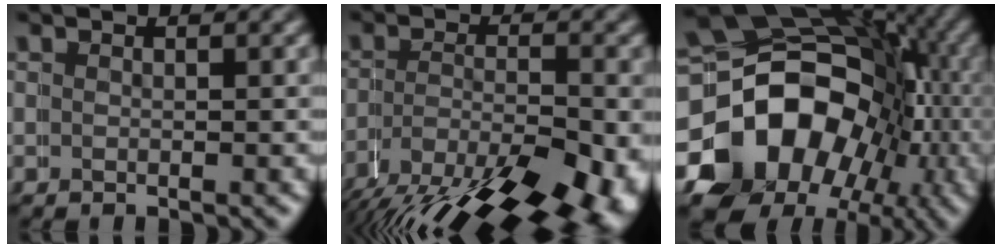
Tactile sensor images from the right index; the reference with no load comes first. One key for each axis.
{"total": 10.8, "fx": -4.6, "fy": 5.1, "fz": 8.3, "tx": -0.138, "ty": -0.045, "tz": -0.052}
{"total": 22.7, "fx": -2.8, "fy": 18.3, "fz": 13.1, "tx": -0.231, "ty": -0.059, "tz": -0.037}